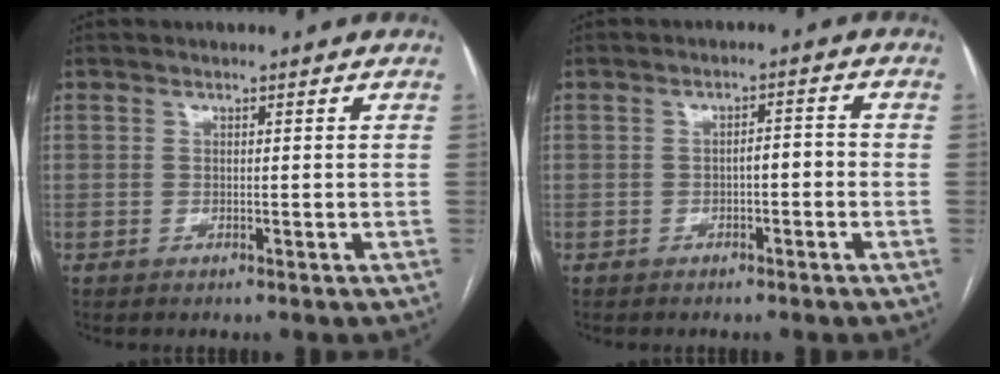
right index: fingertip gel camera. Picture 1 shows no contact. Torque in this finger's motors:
{"motor_torque": [0.32, 0.13, 0.10, 0.03]}